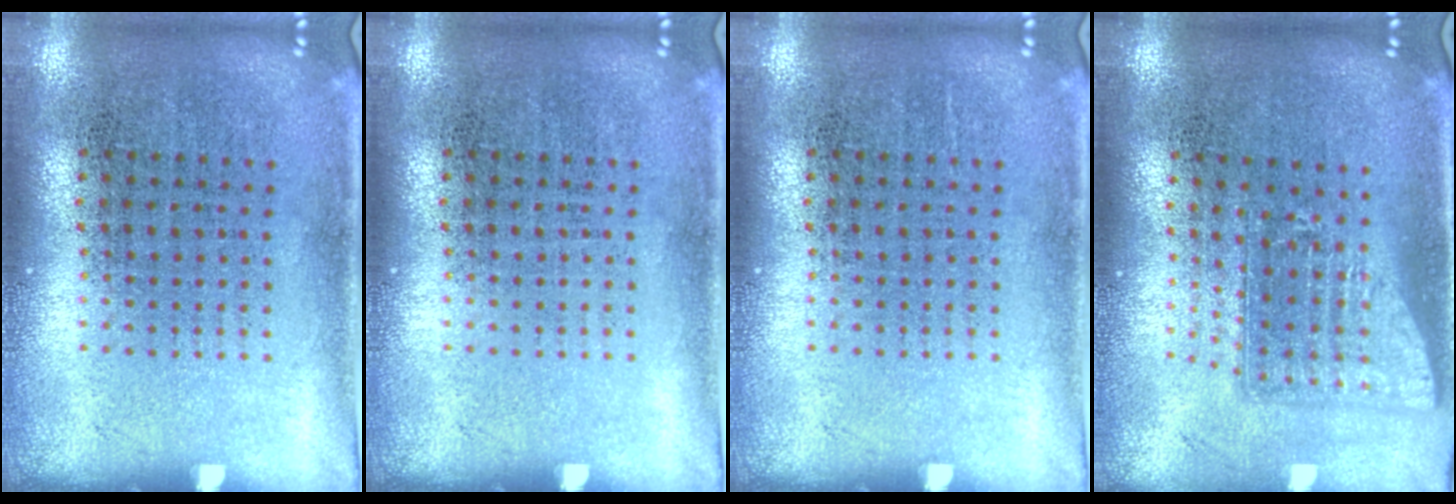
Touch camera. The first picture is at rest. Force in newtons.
{"total": 0.0}
{"total": 0.0}
{"total": 1.6, "press": 1.2, "slide": 1.0}